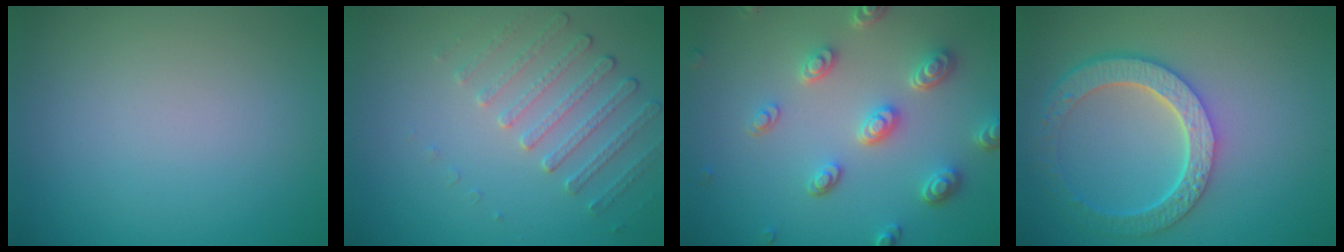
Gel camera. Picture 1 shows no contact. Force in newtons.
{"total": 2.2, "press": 1.8, "slide": 1.2}
{"total": 4.8, "press": 3.7, "slide": 3.1}
{"total": 5.8, "press": 4.4, "slide": 3.7}